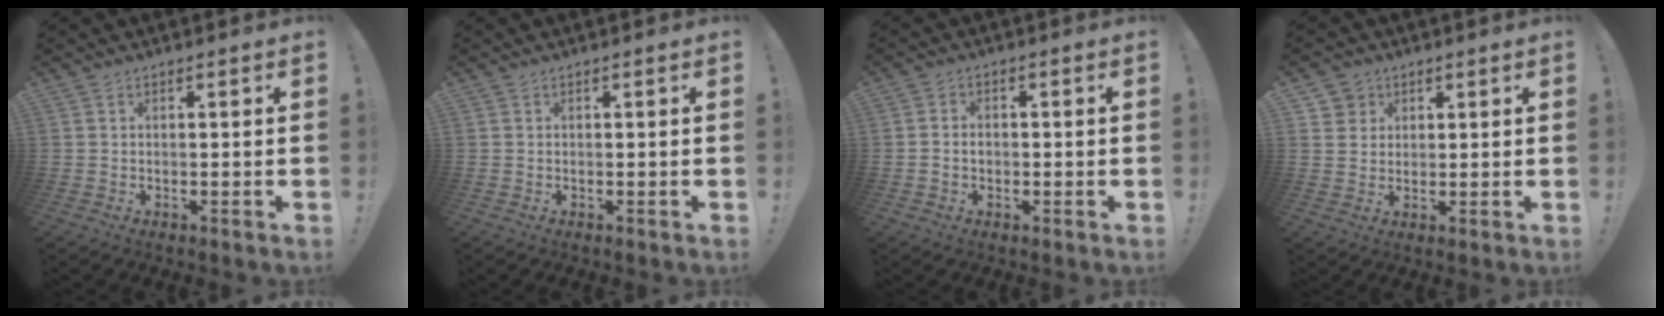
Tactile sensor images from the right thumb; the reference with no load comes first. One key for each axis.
{"total": 0.0}
{"total": 2.4, "fx": -0.8, "fy": 1.8, "fz": 1.4, "tx": -0.016, "ty": 0.003, "tz": -0.016}
{"total": 4.5, "fx": 2.1, "fy": 4.0, "fz": 0.3, "tx": -0.004, "ty": -0.009, "tz": 0.040}